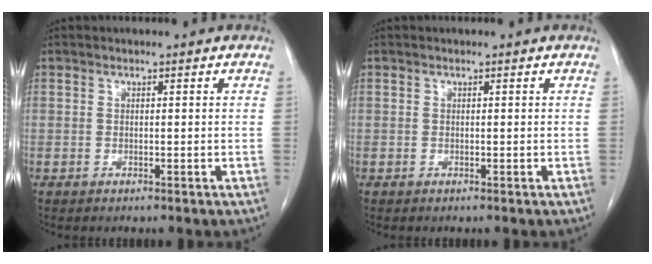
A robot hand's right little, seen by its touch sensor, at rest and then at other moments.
{"total": 0.0}